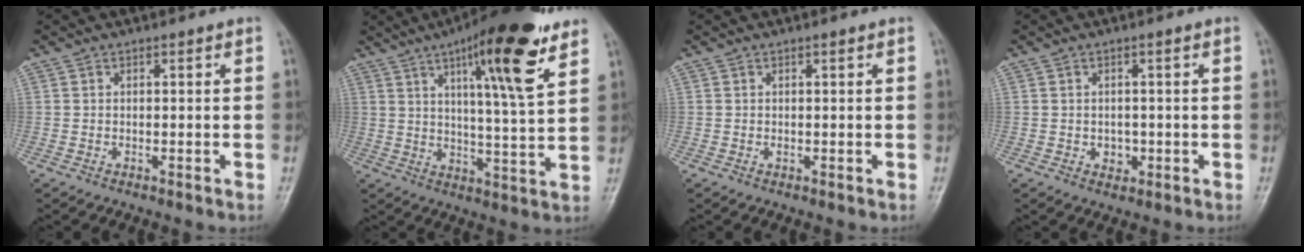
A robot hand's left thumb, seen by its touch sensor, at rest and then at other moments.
{"total": 16.8, "force": [9.2, 2.9, 13.8], "torque": [-0.196, -0.042, 0.139]}
{"total": 0.6, "force": [0.2, 0.2, 0.5], "torque": [-0.007, -0.001, 0.005]}
{"total": 2.2, "force": [-0.4, 1.8, 1.2], "torque": [-0.005, 0.002, -0.002]}